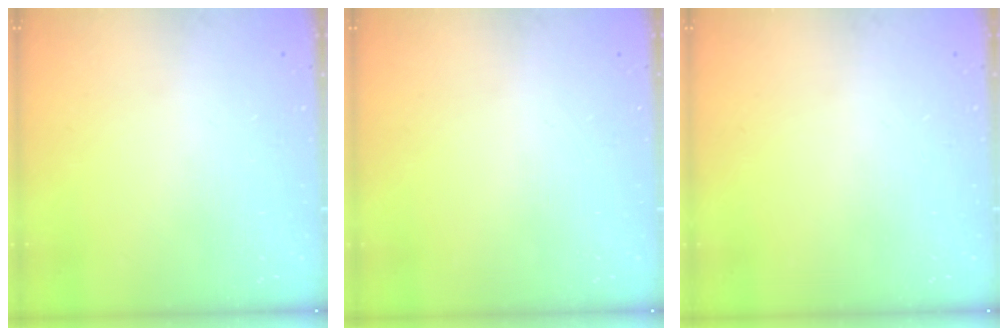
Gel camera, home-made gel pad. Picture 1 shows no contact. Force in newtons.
{"total": 0.0}
{"total": 0.0}